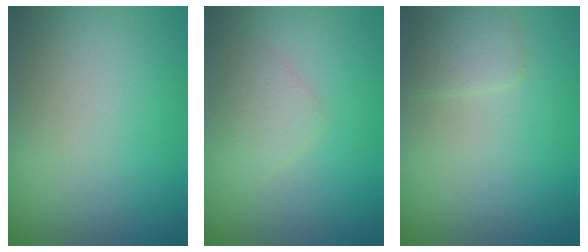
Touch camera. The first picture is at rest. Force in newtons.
{"total": 1.6, "press": 1.6, "slide": 0.1}
{"total": 1.7, "press": 1.7, "slide": 0.1}